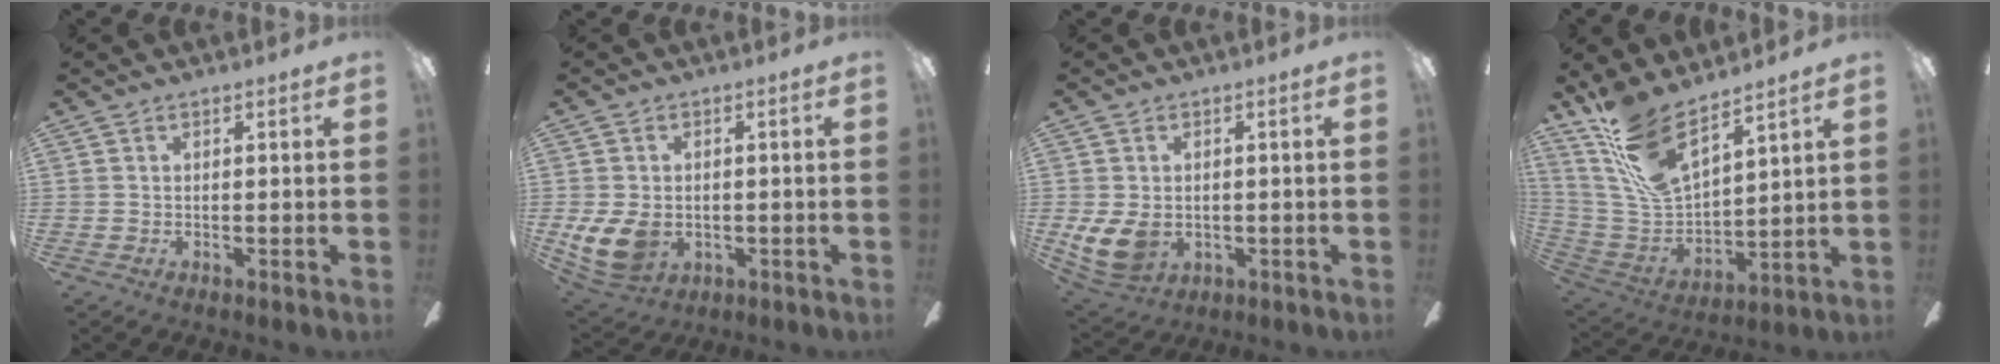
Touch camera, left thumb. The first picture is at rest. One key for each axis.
{"total": 9.5, "fx": -1.4, "fy": 7.0, "fz": 6.2, "tx": -0.132, "ty": -0.003, "tz": -0.022}
{"total": 8.4, "fx": -0.8, "fy": 6.3, "fz": 5.5, "tx": -0.130, "ty": -0.005, "tz": -0.012}
{"total": 15.8, "fx": 12.0, "fy": 5.3, "fz": 8.8, "tx": -0.210, "ty": -0.079, "tz": 0.219}